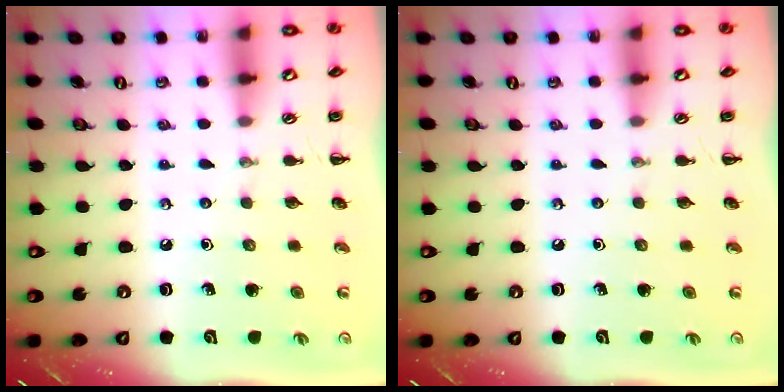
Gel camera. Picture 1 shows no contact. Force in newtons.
{"total": 0.0}